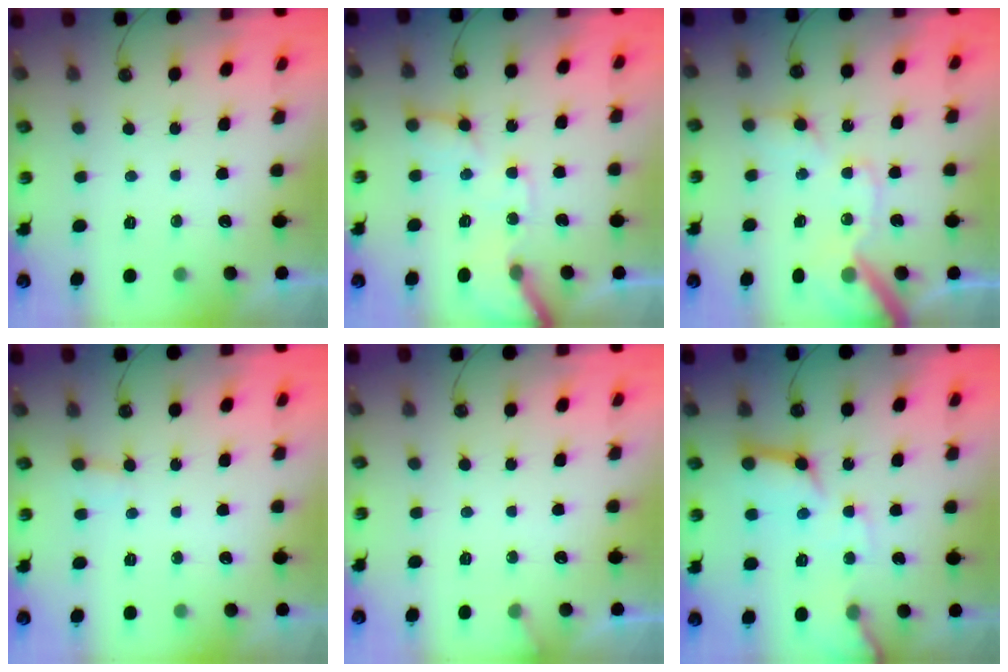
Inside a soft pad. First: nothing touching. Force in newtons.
{"total": 12.6, "press": 12.5, "slide": 1.9}
{"total": 13.7, "press": 13.6, "slide": 2.0}
{"total": 2.7, "press": 2.7, "slide": 0.2}
{"total": 4.1, "press": 4.1, "slide": 0.3}
{"total": 14.4, "press": 14.3, "slide": 1.7}